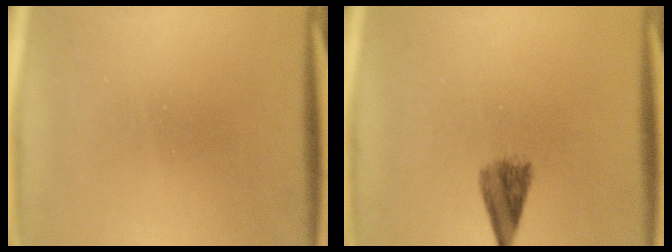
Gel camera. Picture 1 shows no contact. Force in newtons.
{"total": 3.5}